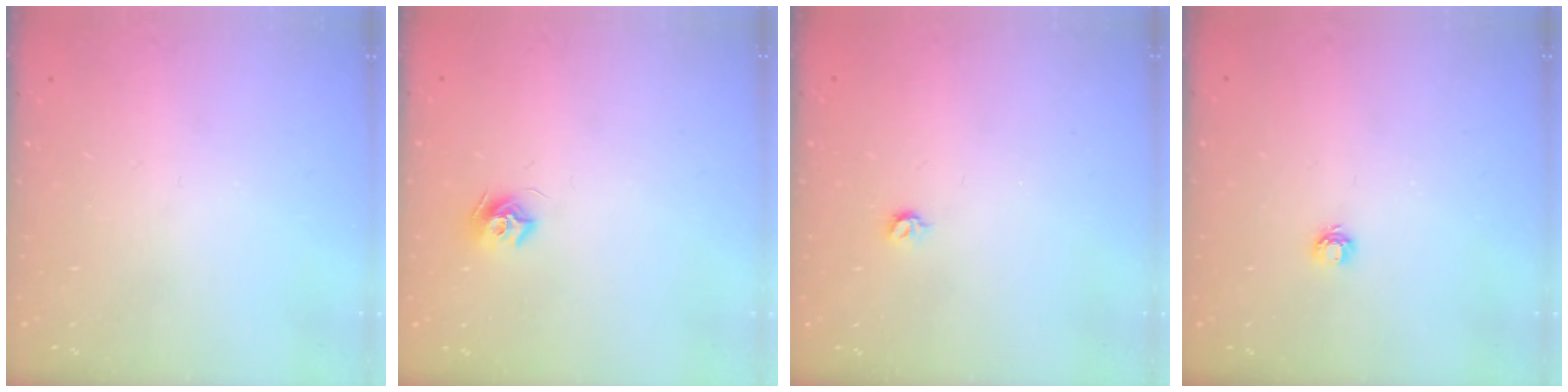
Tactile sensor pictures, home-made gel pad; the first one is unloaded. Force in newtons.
{"total": 7.6, "press": 7.6, "slide": 0.2}
{"total": 3.9, "press": 3.8, "slide": 0.7}
{"total": 3.9, "press": 3.9, "slide": 0.5}